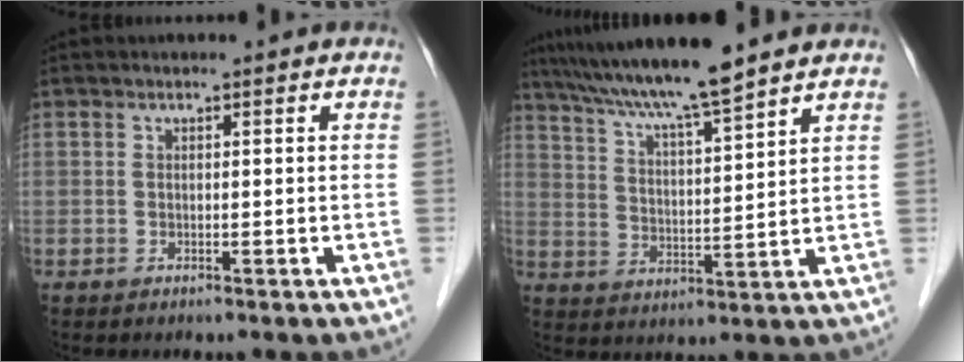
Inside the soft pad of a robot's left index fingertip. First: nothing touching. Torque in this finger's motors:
{"motor_torque": [0.60, -0.71, 0.40, 0.11]}